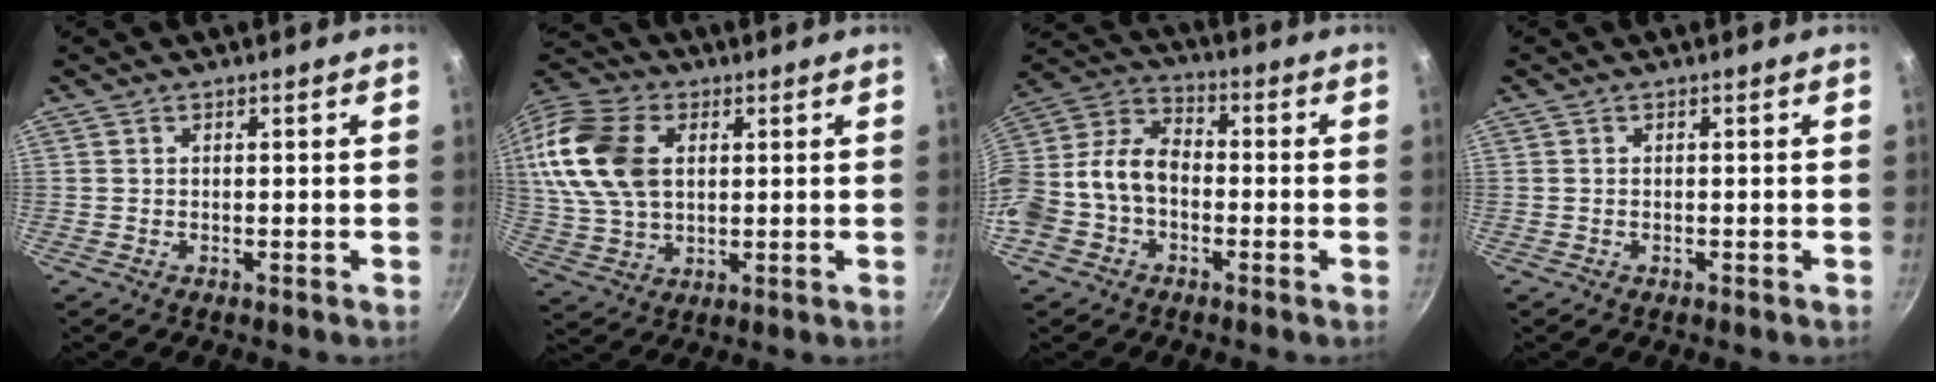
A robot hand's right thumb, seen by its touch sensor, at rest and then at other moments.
{"total": 18.4, "force": [3.7, 12.4, 13.1], "torque": [-0.260, 0.010, 0.068]}
{"total": 15.3, "force": [-3.1, 11.1, 10.0], "torque": [-0.191, 0.060, -0.073]}
{"total": 0.0}